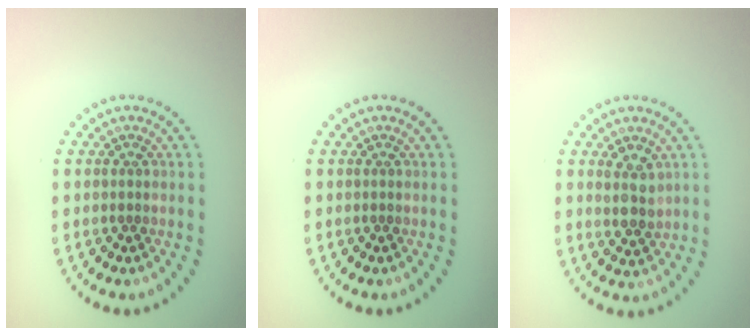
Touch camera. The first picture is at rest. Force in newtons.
{"total": 0.0}
{"total": 2.1, "press": 2.0, "slide": 0.8}